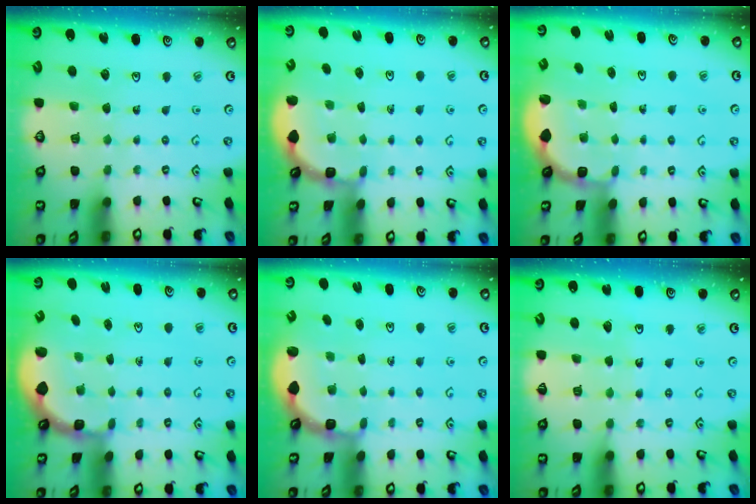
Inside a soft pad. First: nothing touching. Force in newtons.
{"total": 2.0, "press": 2.0, "slide": 0.1}
{"total": 2.0, "press": 1.8, "slide": 0.7}
{"total": 1.2, "press": 1.1, "slide": 0.5}
{"total": 2.0, "press": 1.6, "slide": 1.1}
{"total": 3.8, "press": 3.8, "slide": 0.4}